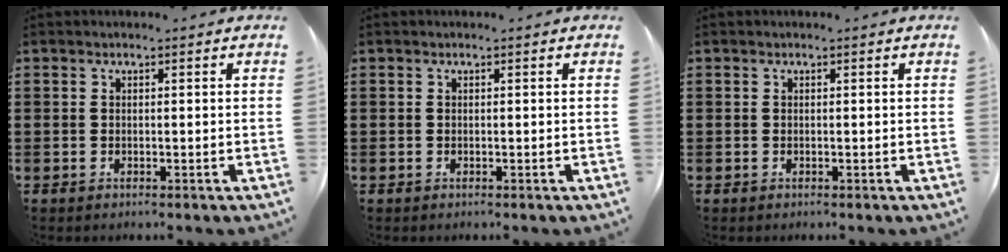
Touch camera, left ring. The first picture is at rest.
{"total": 0.0}
{"total": 0.0}